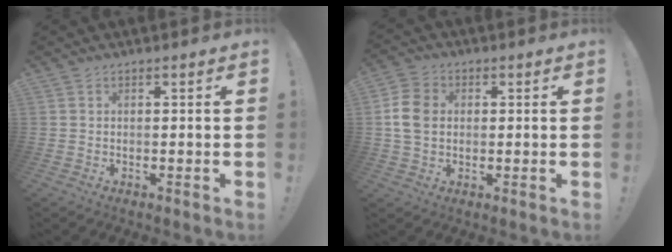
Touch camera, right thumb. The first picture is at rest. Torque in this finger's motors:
{"motor_torque": [-0.09, 0.42, 0.02, 0.07, 0.06]}